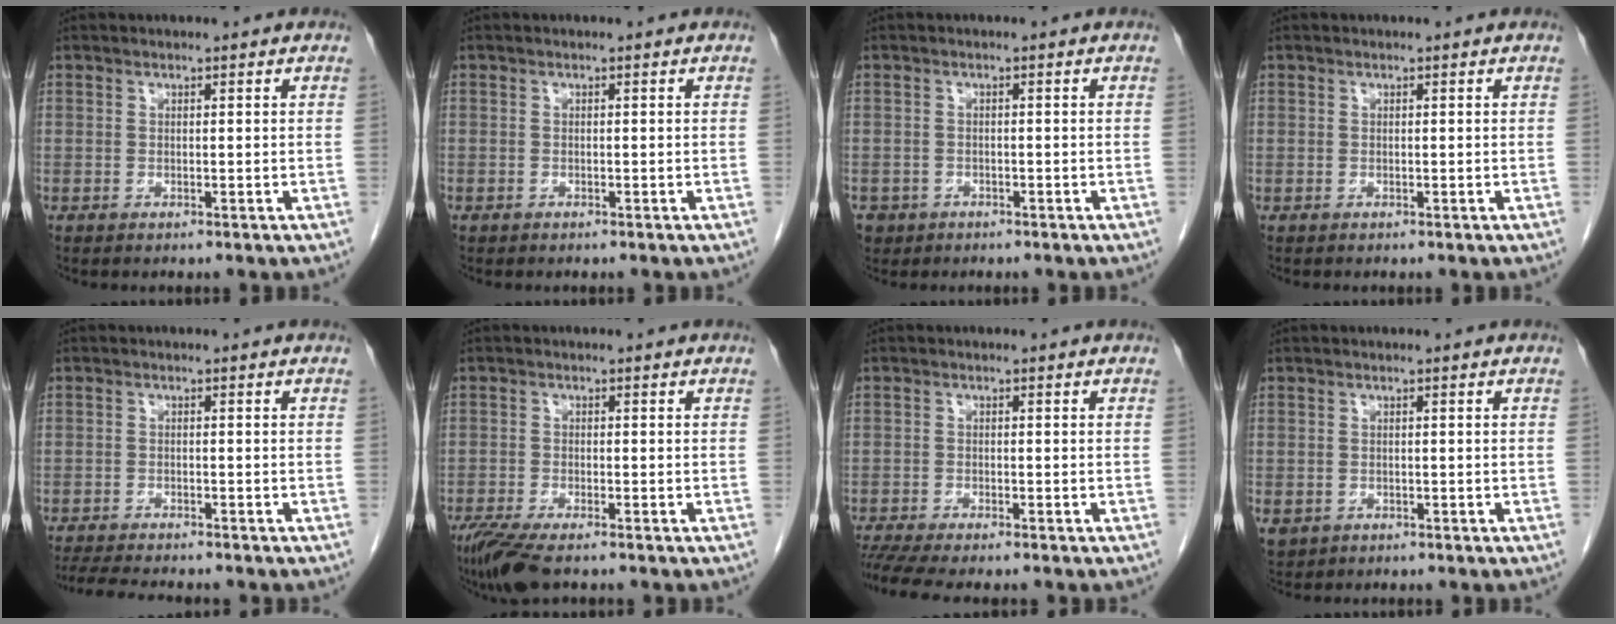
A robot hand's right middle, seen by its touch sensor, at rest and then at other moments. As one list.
[{"total": 0.0}, {"total": 3.0, "force": [-1.9, 2.3, 0.3], "torque": [-0.006, 0.004, -0.031]}, {"total": 0.0}, {"total": 7.7, "force": [-6.9, 0.9, 3.2], "torque": [-0.051, -0.014, -0.109]}, {"total": 6.5, "force": [-4.9, 1.3, 4.1], "torque": [-0.077, -0.017, -0.085]}, {"total": 7.1, "force": [-6.1, 0.6, 3.5], "torque": [-0.054, -0.011, -0.098]}, {"total": 3.2, "force": [-1.5, 2.7, 1.0], "torque": [-0.019, -0.002, -0.018]}]